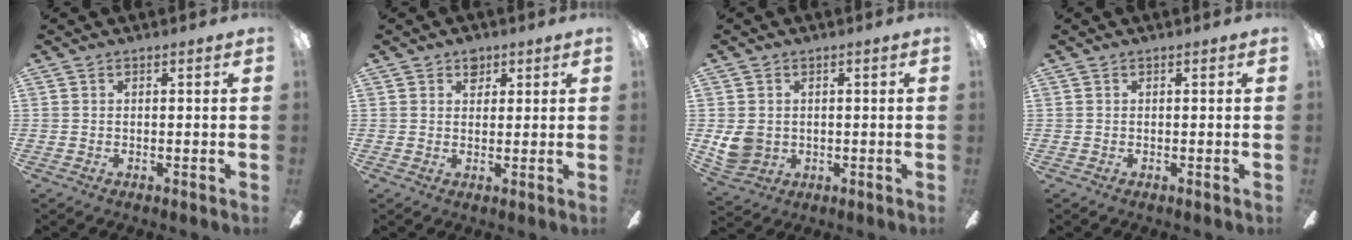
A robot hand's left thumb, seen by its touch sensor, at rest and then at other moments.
{"total": 3.5, "force": [2.1, 2.4, 1.4], "torque": [-0.006, -0.004, 0.035]}
{"total": 6.4, "force": [0.6, 5.7, 2.9], "torque": [-0.061, 0.004, 0.013]}
{"total": 0.0}